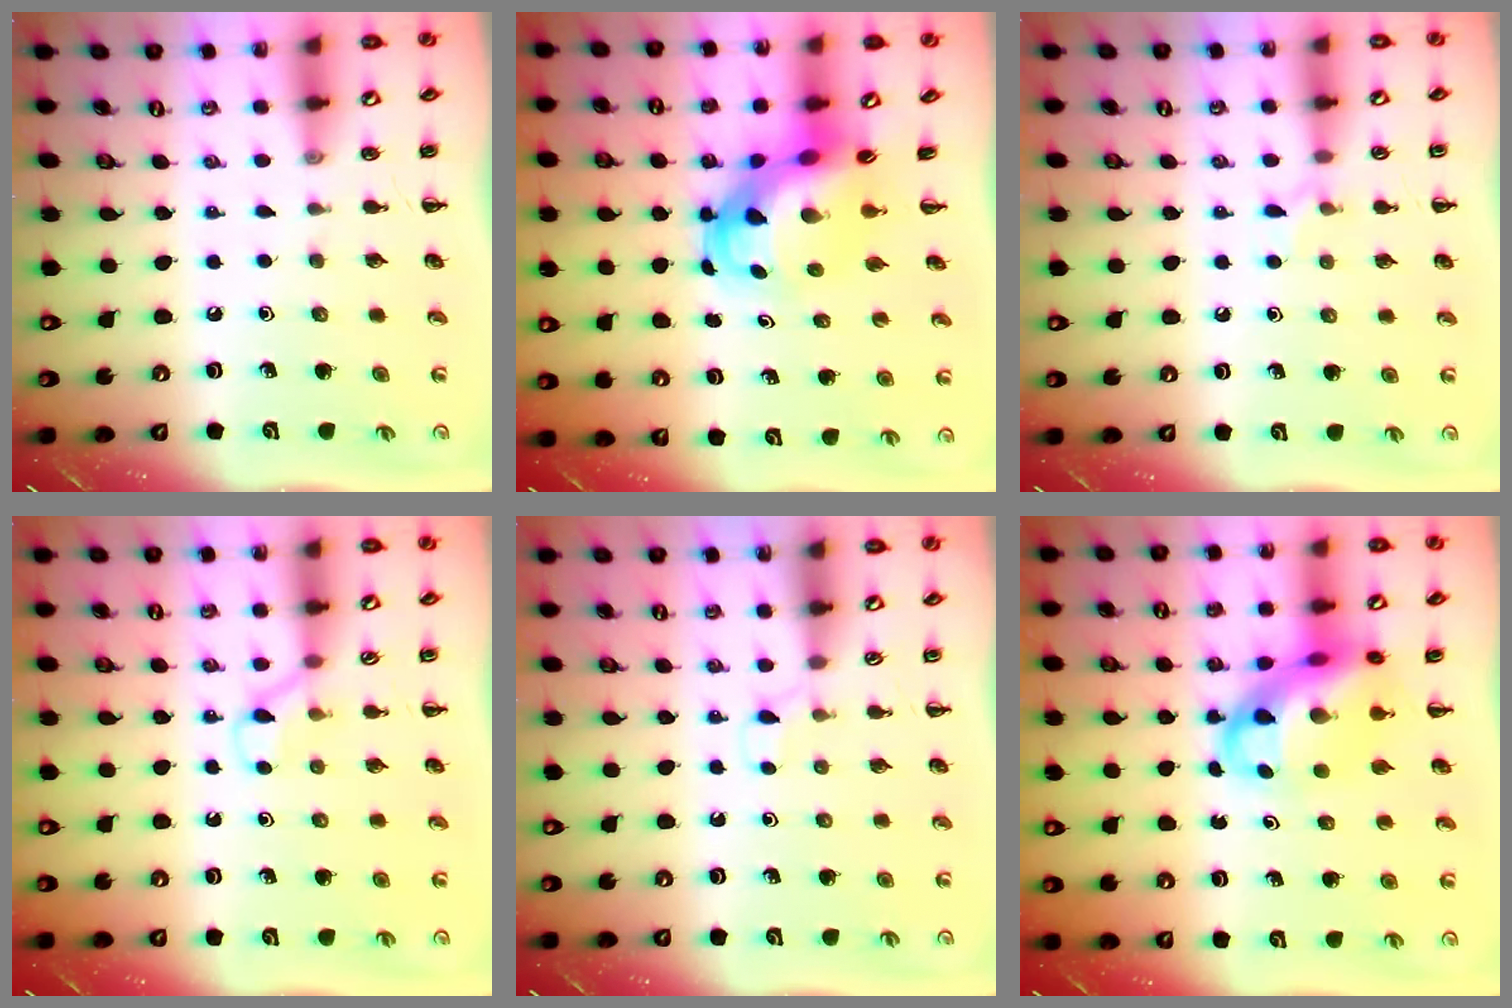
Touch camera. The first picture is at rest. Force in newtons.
{"total": 5.7, "press": 5.4, "slide": 1.9}
{"total": 5.9, "press": 5.6, "slide": 1.9}
{"total": 3.7, "press": 3.4, "slide": 1.4}
{"total": 2.3, "press": 2.2, "slide": 0.8}
{"total": 12.3, "press": 11.8, "slide": 3.2}